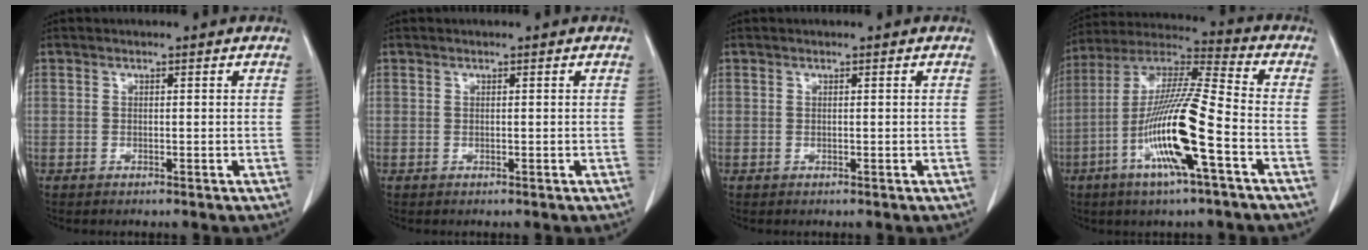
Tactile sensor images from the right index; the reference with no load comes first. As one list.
[{"total": 0.0}, {"total": 0.0}, {"total": 17.7, "force": [-5.9, 1.2, 16.6], "torque": [-0.333, -0.008, -0.111]}]